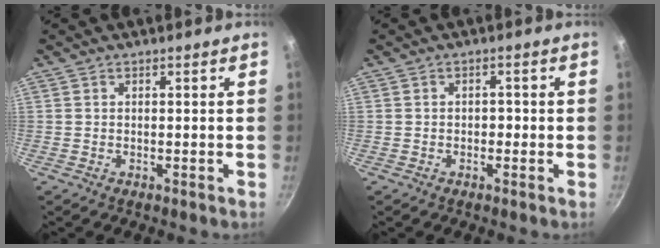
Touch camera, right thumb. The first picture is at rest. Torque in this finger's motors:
{"motor_torque": [-0.61, 0.07, -0.01, 0.69, -0.01]}